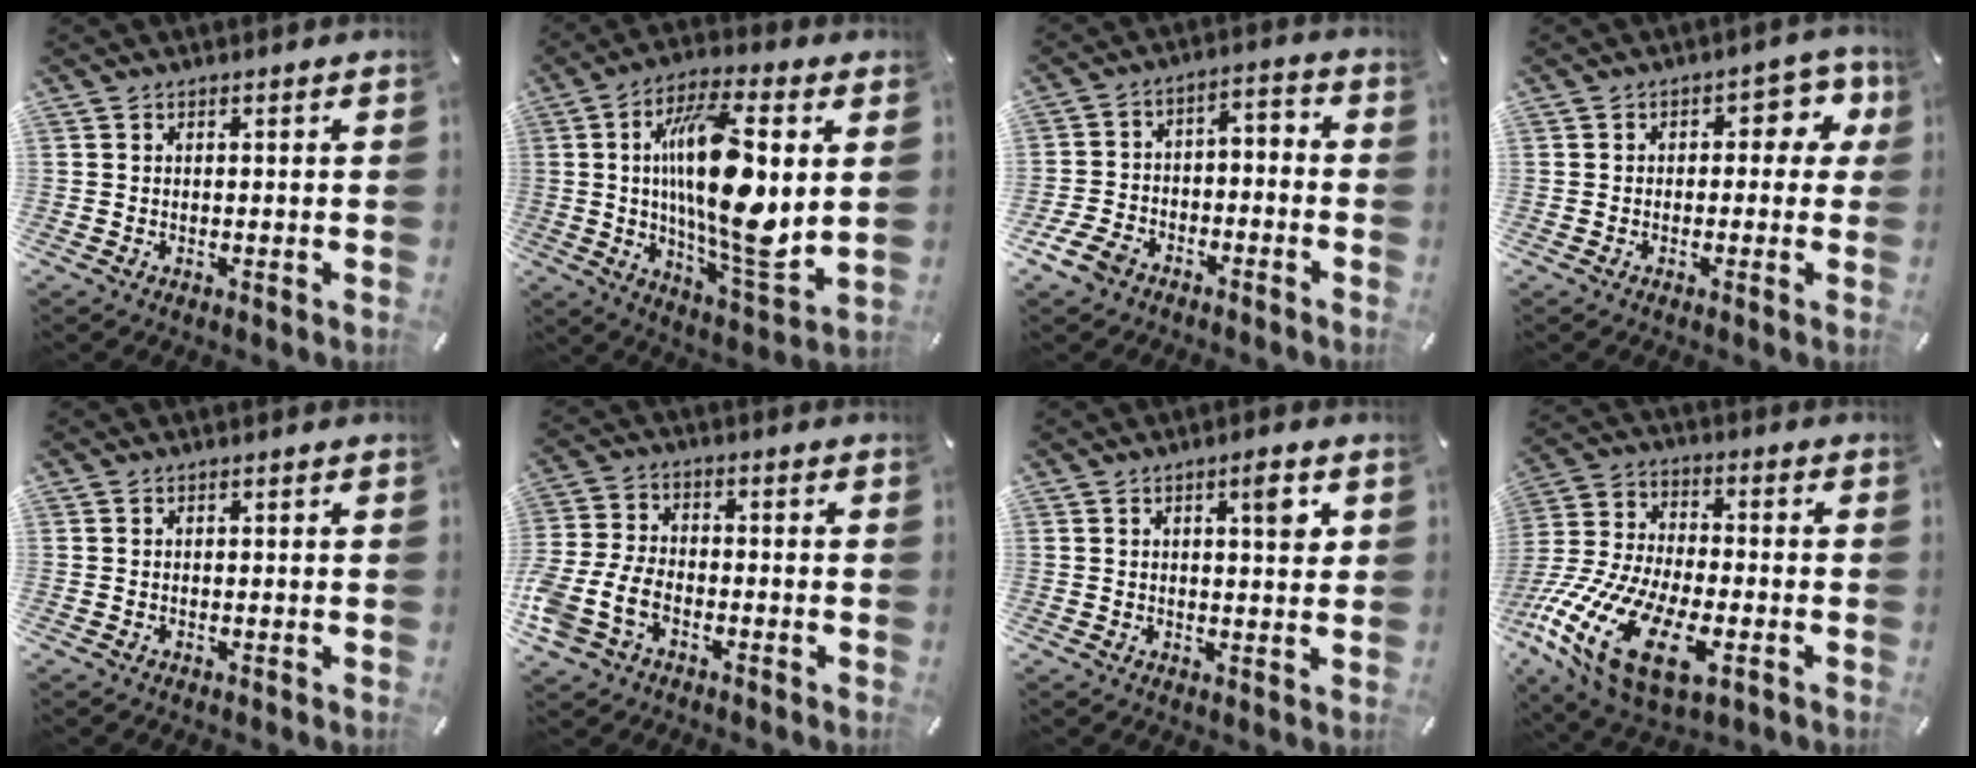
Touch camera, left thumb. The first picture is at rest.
{"total": 22.0, "force": [3.1, 7.4, 20.5], "torque": [-0.383, -0.024, 0.043]}
{"total": 9.0, "force": [-6.4, 5.4, 3.4], "torque": [-0.064, 0.035, -0.122]}
{"total": 6.1, "force": [1.0, 4.1, 4.5], "torque": [-0.052, 0.002, 0.007]}
{"total": 0.0}
{"total": 8.8, "force": [-3.7, 6.3, 4.9], "torque": [-0.119, 0.013, -0.068]}
{"total": 5.1, "force": [2.0, 1.5, 4.4], "torque": [-0.058, -0.008, 0.025]}
{"total": 22.2, "force": [-9.4, 11.4, 16.6], "torque": [-0.343, 0.039, -0.153]}